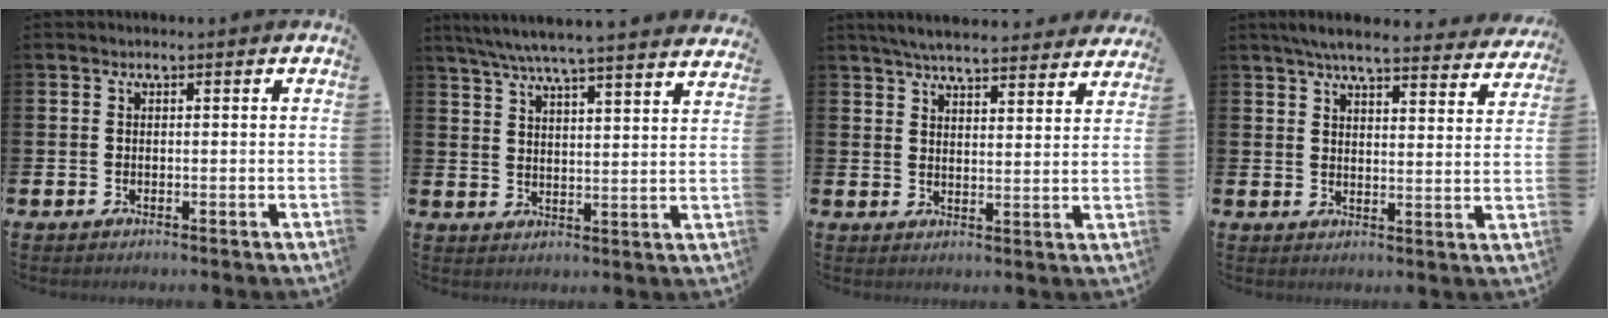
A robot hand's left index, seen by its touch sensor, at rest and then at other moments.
{"total": 6.7, "force": [6.4, 0.1, 2.2], "torque": [-0.061, -0.041, 0.111]}
{"total": 5.9, "force": [5.7, 0.5, 1.3], "torque": [-0.034, -0.031, 0.101]}
{"total": 6.1, "force": [5.7, 0.7, 2.1], "torque": [-0.044, -0.034, 0.097]}